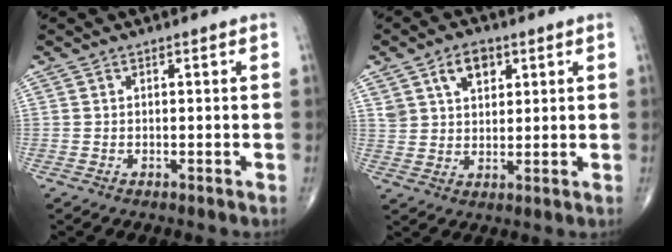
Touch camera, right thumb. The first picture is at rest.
{"total": 7.1, "force": [3.5, 4.6, 4.2], "torque": [-0.051, -0.012, 0.063]}